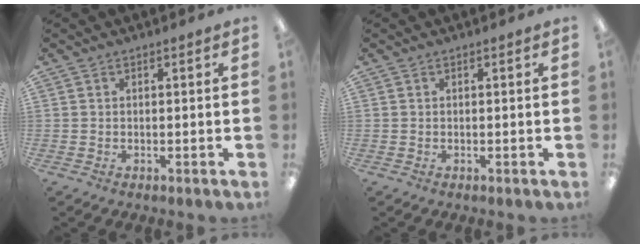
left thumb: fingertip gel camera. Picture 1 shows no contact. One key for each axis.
{"total": 0.0}